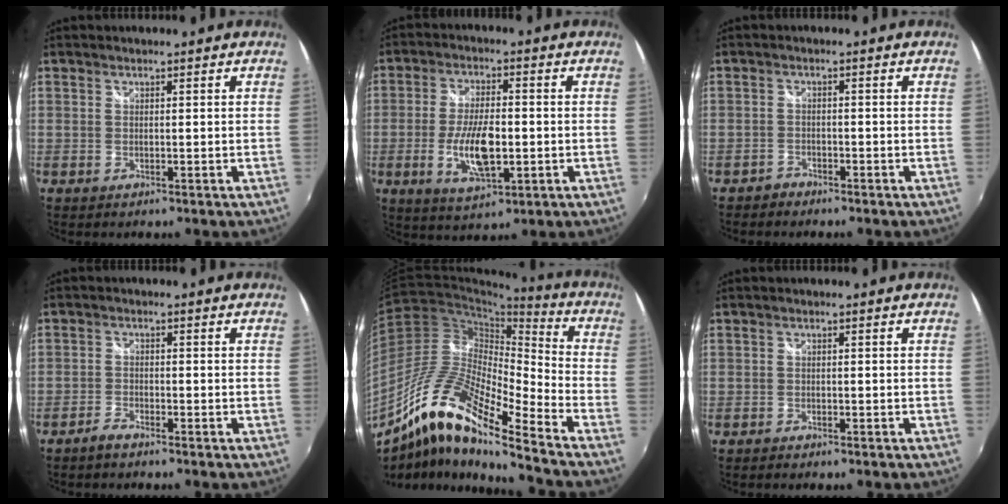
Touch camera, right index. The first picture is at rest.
{"total": 10.5, "force": [-2.4, 4.2, 9.3], "torque": [-0.182, -0.010, -0.040]}
{"total": 2.1, "force": [-1.8, 1.0, -0.1], "torque": [-0.007, 0.005, -0.036]}
{"total": 2.3, "force": [-2.1, 0.6, 0.8], "torque": [-0.029, 0.000, -0.044]}
{"total": 15.7, "force": [-11.1, 2.3, 10.9], "torque": [-0.202, 0.004, -0.230]}
{"total": 1.7, "force": [-1.5, 0.6, 0.5], "torque": [-0.018, -0.007, -0.027]}